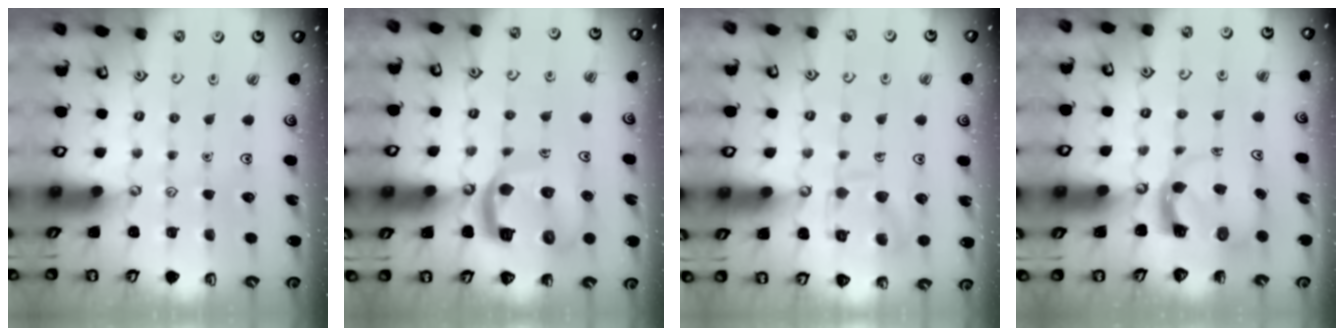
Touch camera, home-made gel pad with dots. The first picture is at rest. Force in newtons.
{"total": 14.0, "press": 13.9, "slide": 1.6}
{"total": 10.6, "press": 10.6, "slide": 0.2}
{"total": 3.8, "press": 3.8, "slide": 0.5}